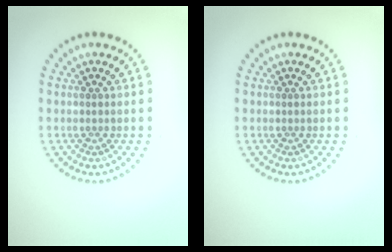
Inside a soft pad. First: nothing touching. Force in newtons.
{"total": 0.0}